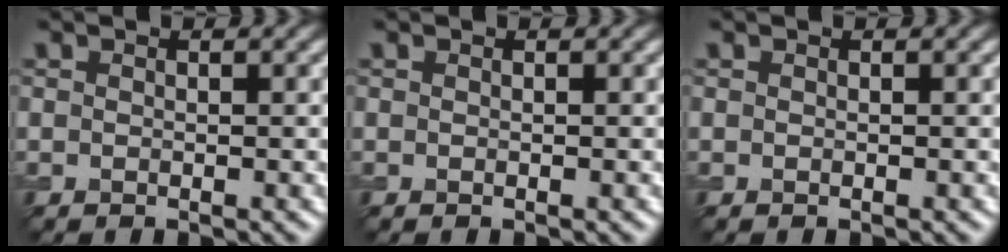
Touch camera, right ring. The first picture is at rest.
{"total": 0.0}
{"total": 0.0}